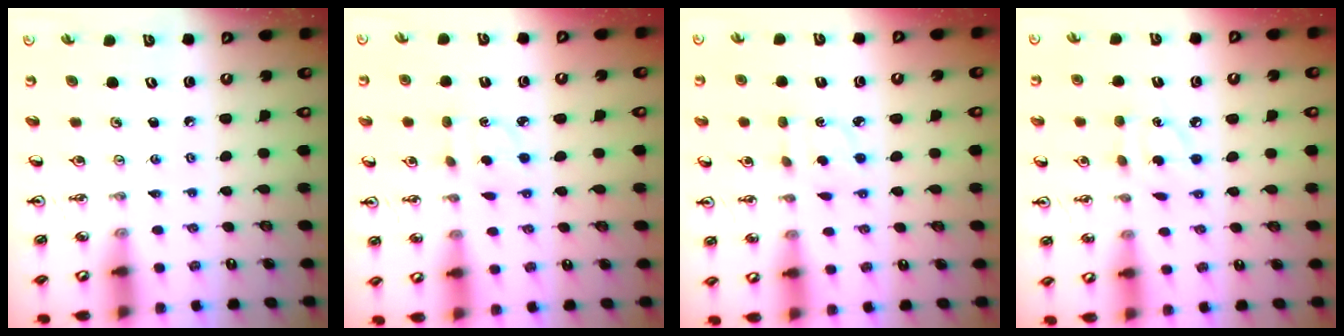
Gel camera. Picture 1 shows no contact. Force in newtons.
{"total": 2.3, "press": 2.1, "slide": 0.8}
{"total": 2.3, "press": 2.1, "slide": 0.8}
{"total": 4.4, "press": 4.3, "slide": 0.5}